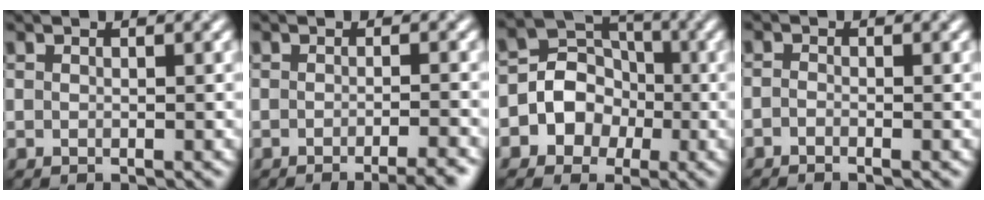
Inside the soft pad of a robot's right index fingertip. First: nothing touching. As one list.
[{"total": 3.0, "force": [-2.2, 0.5, 2.0], "torque": [-0.022, -0.005, -0.039]}, {"total": 5.7, "force": [-1.6, 5.1, 2.0], "torque": [-0.010, 0.015, -0.052]}, {"total": 0.7, "force": [-0.6, 0.1, 0.3], "torque": [-0.008, -0.004, -0.017]}]